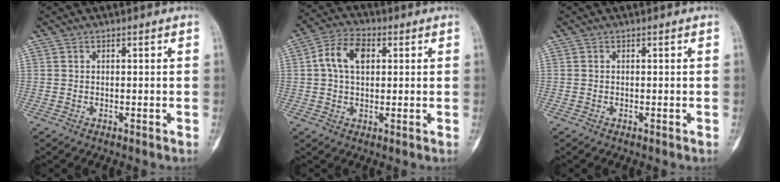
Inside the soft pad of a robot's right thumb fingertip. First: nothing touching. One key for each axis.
{"total": 8.1, "fx": 1.6, "fy": 5.3, "fz": 6.0, "tx": -0.107, "ty": 0.017, "tz": 0.024}
{"total": 0.0}